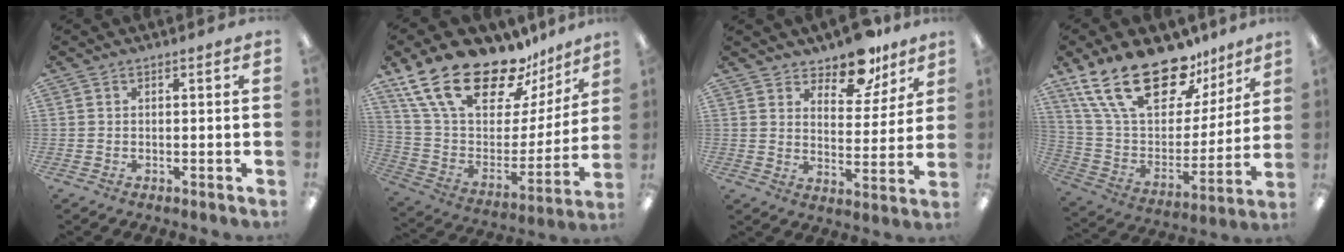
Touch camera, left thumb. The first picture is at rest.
{"total": 25.1, "force": [18.3, 10.8, 13.4], "torque": [-0.234, -0.123, 0.329]}
{"total": 11.1, "force": [9.2, 5.0, 3.6], "torque": [-0.045, -0.068, 0.167]}
{"total": 24.6, "force": [16.7, 11.8, 13.7], "torque": [-0.252, -0.105, 0.300]}